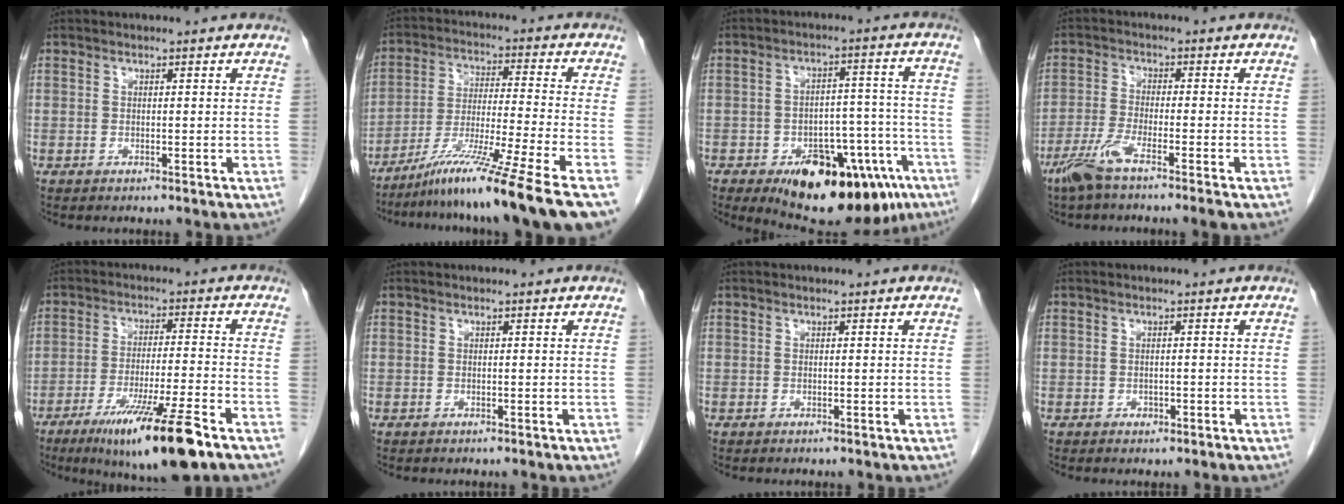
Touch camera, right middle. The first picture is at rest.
{"total": 15.1, "force": [-10.9, -2.9, 10.1], "torque": [-0.180, -0.040, -0.183]}
{"total": 21.8, "force": [-12.6, 10.0, 14.7], "torque": [-0.169, 0.022, -0.169]}
{"total": 5.5, "force": [-3.9, -0.2, 3.9], "torque": [-0.084, -0.012, -0.085]}
{"total": 14.0, "force": [-8.6, 0.5, 11.1], "torque": [-0.181, -0.033, -0.139]}
{"total": 0.0}
{"total": 0.0}
{"total": 0.9, "force": [-0.5, 0.7, 0.4], "torque": [-0.008, 0.002, -0.004]}